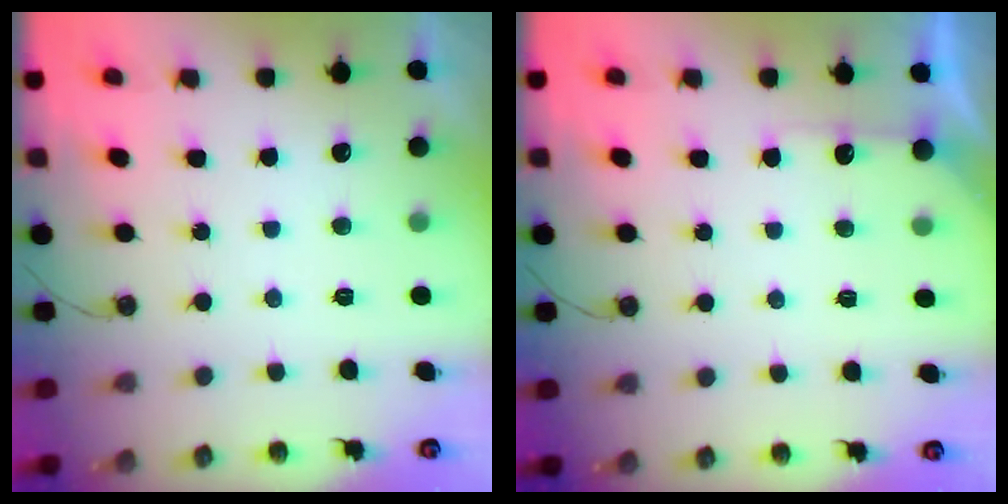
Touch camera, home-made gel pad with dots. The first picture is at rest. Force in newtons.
{"total": 5.5, "press": 5.5, "slide": 0.4}